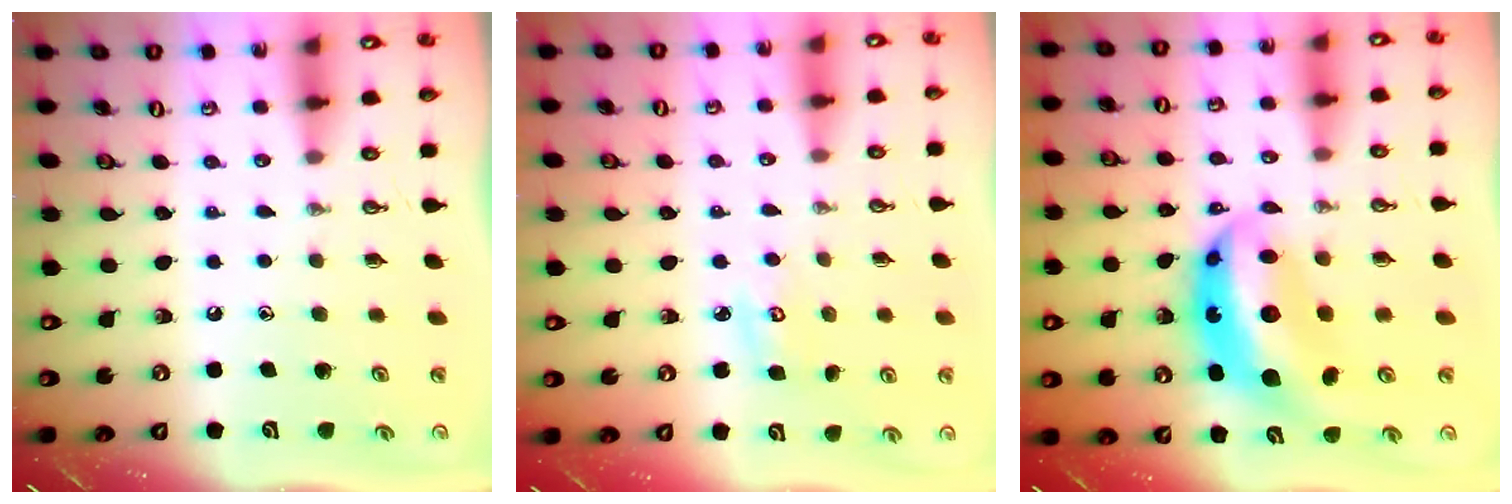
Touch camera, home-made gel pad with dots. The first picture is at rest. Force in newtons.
{"total": 4.4, "press": 4.4, "slide": 0.3}
{"total": 13.4, "press": 13.3, "slide": 1.3}